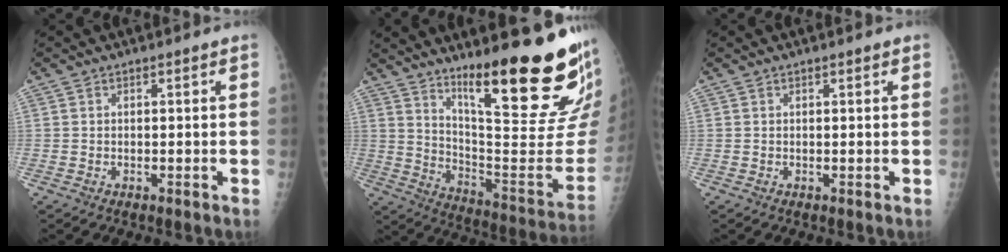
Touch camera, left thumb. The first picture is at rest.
{"total": 28.4, "force": [17.4, 4.7, 22.0], "torque": [-0.271, -0.101, 0.272]}
{"total": 0.8, "force": [0.5, 0.2, 0.6], "torque": [-0.007, 0.000, 0.007]}